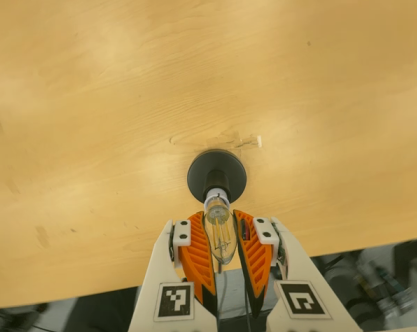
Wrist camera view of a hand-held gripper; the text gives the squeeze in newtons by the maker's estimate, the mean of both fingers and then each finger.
{"total": 20.8, "left": 21.3, "right": 20.3}